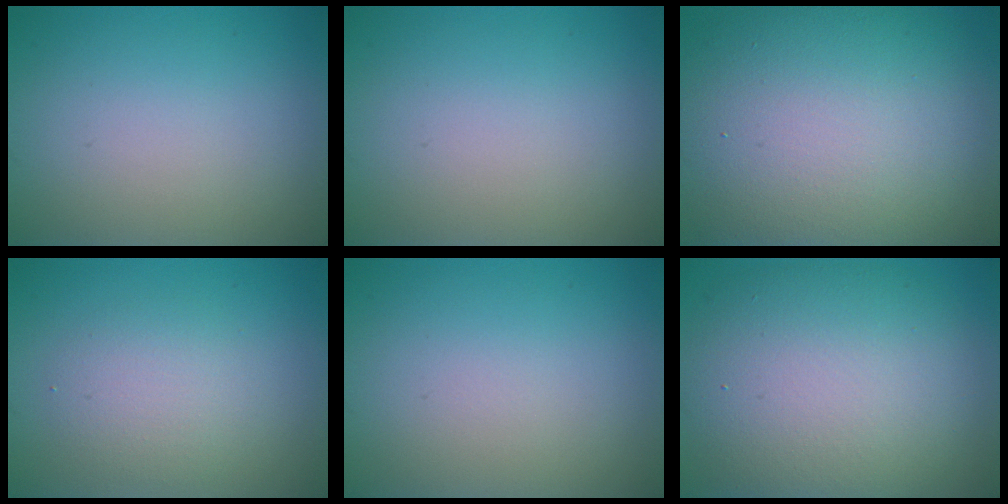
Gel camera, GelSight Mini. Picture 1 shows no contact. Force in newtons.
{"total": 0.0}
{"total": 17.4, "press": 17.4, "slide": 0.9}
{"total": 2.7, "press": 2.7, "slide": 0.1}
{"total": 0.0}
{"total": 10.9, "press": 10.8, "slide": 1.1}